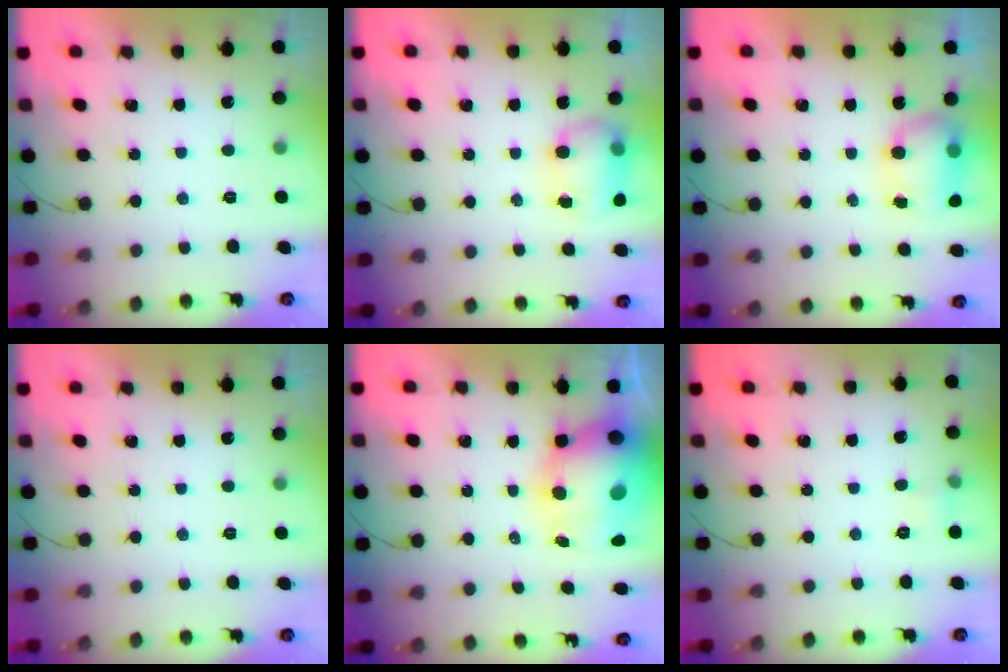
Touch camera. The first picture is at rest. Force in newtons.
{"total": 7.8, "press": 7.8, "slide": 0.6}
{"total": 7.3, "press": 7.2, "slide": 1.0}
{"total": 0.0}
{"total": 14.2, "press": 13.8, "slide": 3.5}
{"total": 3.8, "press": 3.6, "slide": 1.2}